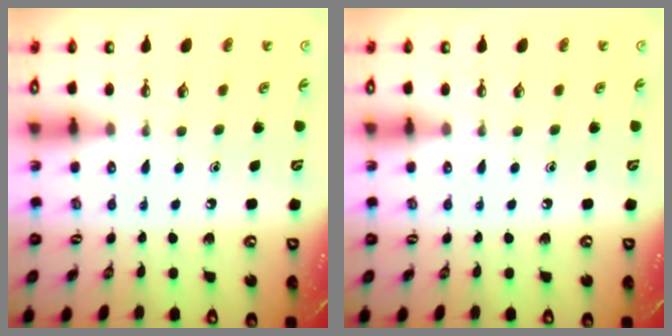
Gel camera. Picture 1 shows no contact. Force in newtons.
{"total": 0.0}